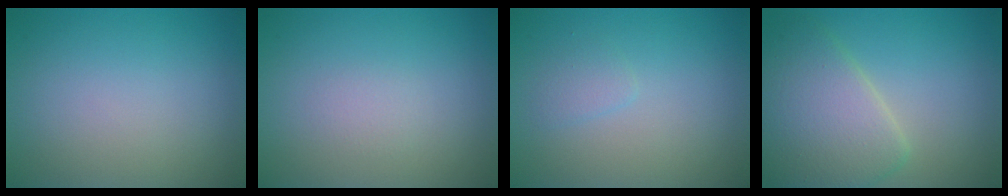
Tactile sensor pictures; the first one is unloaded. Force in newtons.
{"total": 0.9, "press": 0.8, "slide": 0.1}
{"total": 1.0, "press": 1.0, "slide": 0.0}
{"total": 6.3, "press": 6.3, "slide": 0.2}